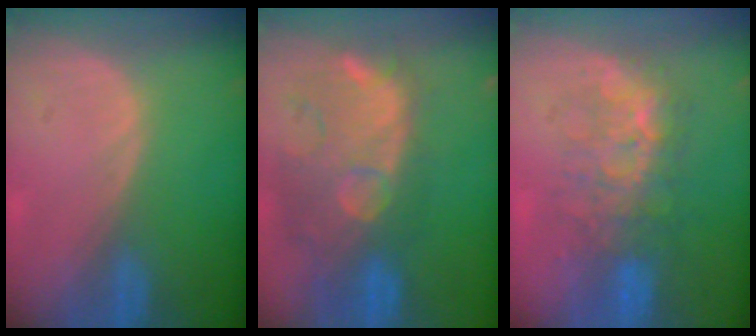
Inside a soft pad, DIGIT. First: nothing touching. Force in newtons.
{"total": 12.5, "press": 11.2, "slide": 5.4}
{"total": 7.9, "press": 7.7, "slide": 1.4}